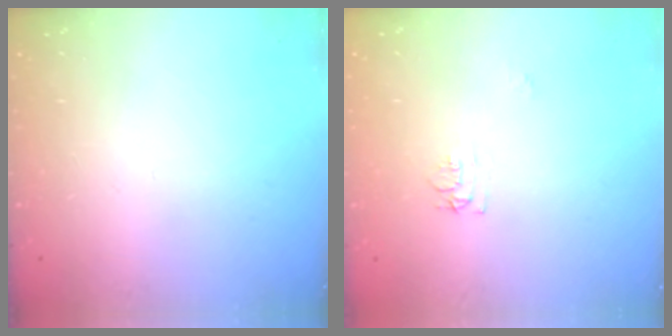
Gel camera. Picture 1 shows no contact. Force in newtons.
{"total": 6.2, "press": 6.2, "slide": 0.6}